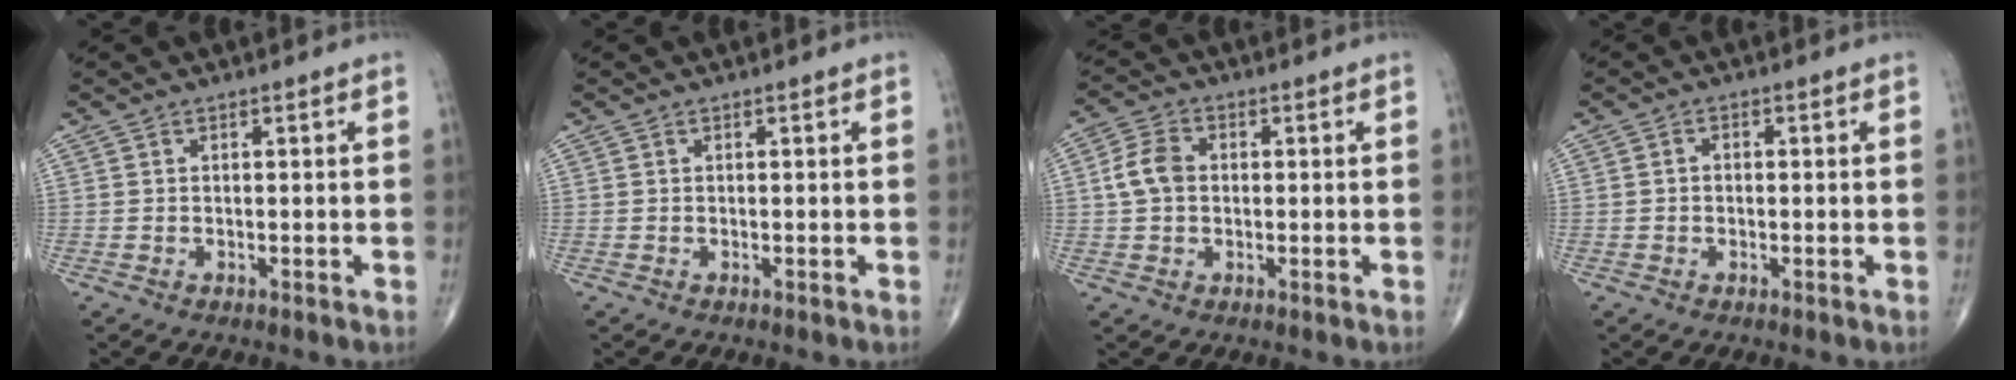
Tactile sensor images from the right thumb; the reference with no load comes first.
{"total": 0.0}
{"total": 5.6, "force": [0.3, 4.1, 3.8], "torque": [-0.074, 0.012, -0.001]}
{"total": 1.2, "force": [-0.1, 0.9, 0.8], "torque": [-0.008, 0.006, -0.004]}